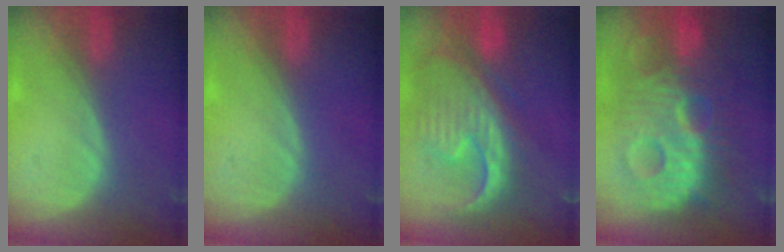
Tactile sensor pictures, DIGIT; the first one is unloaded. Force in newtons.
{"total": 0.0}
{"total": 13.1, "press": 11.2, "slide": 6.7}
{"total": 13.6, "press": 13.5, "slide": 1.2}